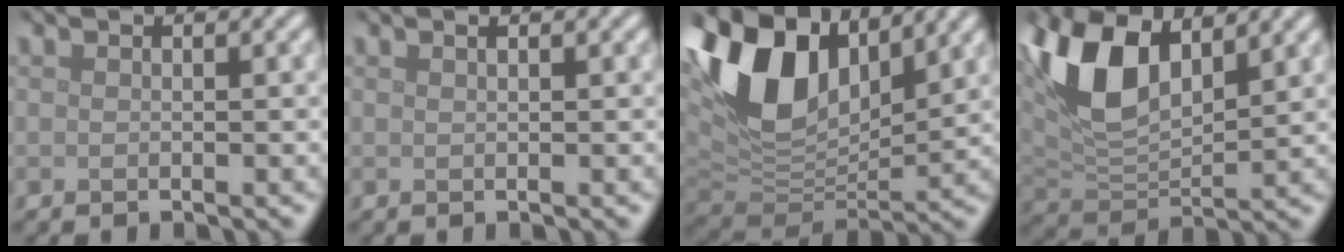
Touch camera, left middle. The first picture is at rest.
{"total": 0.6, "force": [0.4, 0.1, 0.4], "torque": [-0.008, 0.004, 0.005]}
{"total": 12.1, "force": [5.7, 6.8, 8.4], "torque": [-0.188, 0.017, 0.103]}
{"total": 9.2, "force": [4.0, 4.6, 6.9], "torque": [-0.152, 0.009, 0.073]}